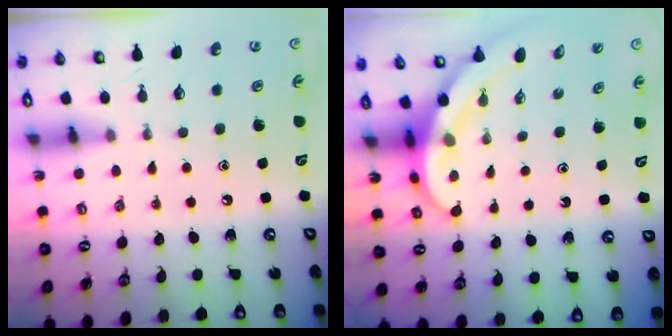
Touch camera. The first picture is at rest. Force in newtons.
{"total": 7.4, "press": 7.4, "slide": 0.8}